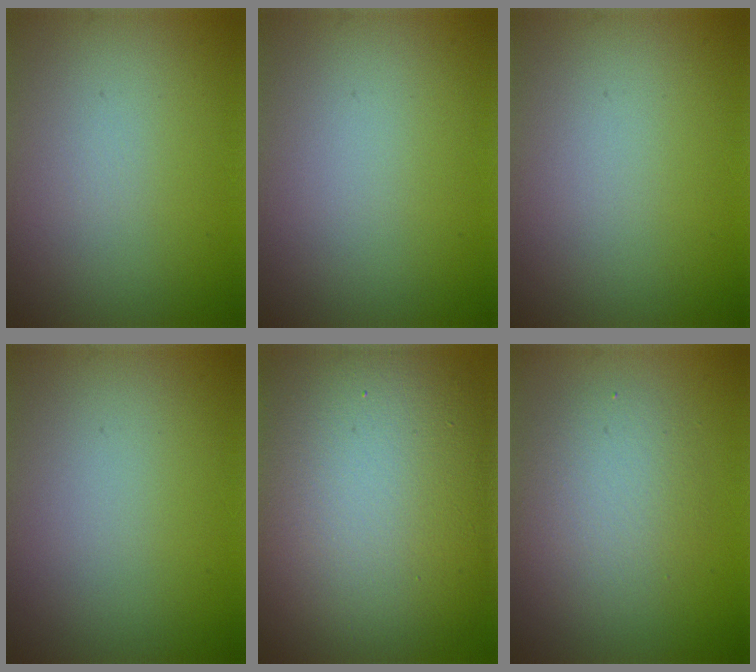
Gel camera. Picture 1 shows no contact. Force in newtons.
{"total": 0.0}
{"total": 0.0}
{"total": 0.0}
{"total": 16.4, "press": 16.4, "slide": 1.5}
{"total": 3.8, "press": 3.8, "slide": 0.2}